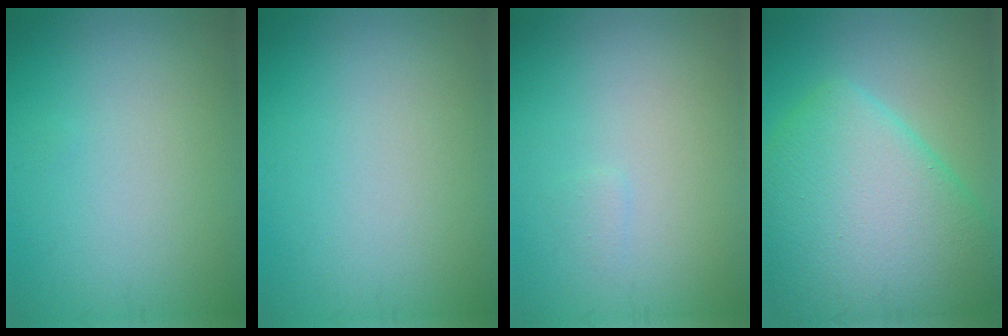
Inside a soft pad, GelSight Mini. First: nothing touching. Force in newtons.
{"total": 0.0}
{"total": 0.5, "press": 0.5, "slide": 0.1}
{"total": 10.9, "press": 10.9, "slide": 0.7}